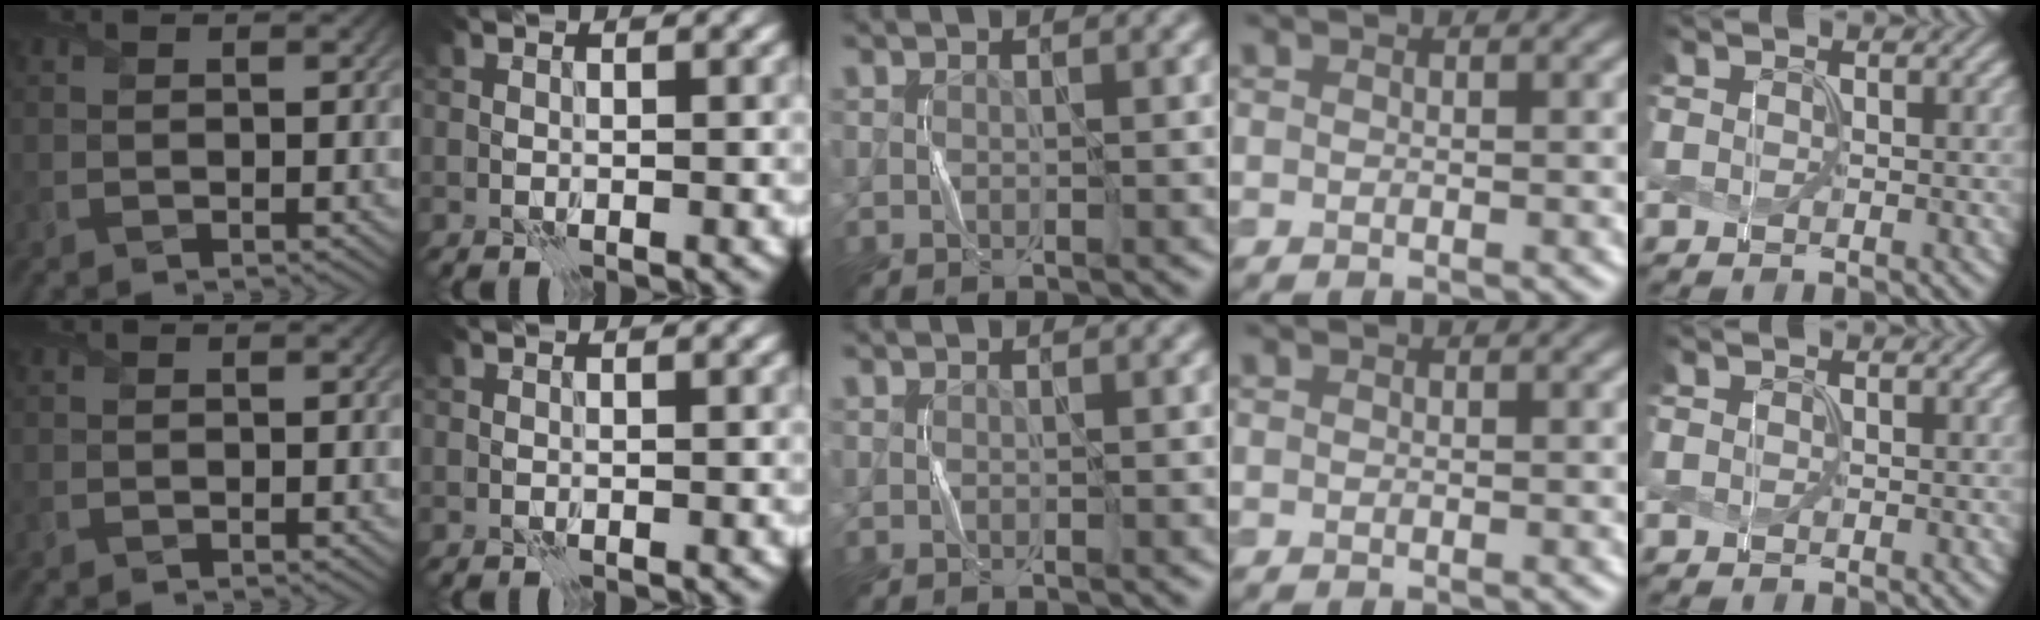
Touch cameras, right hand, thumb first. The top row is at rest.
{}